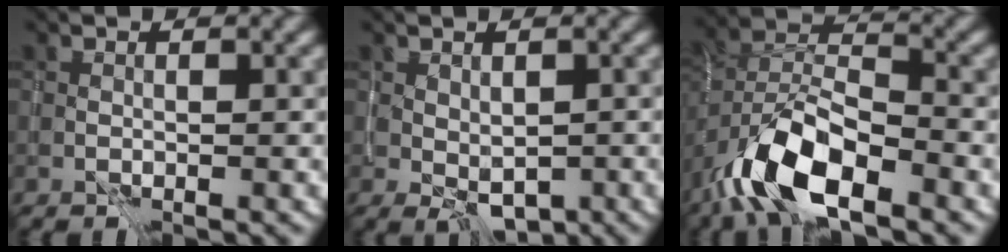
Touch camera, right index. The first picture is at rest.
{"total": 3.1, "force": [-0.3, 1.8, 2.4], "torque": [-0.036, -0.009, 0.001]}
{"total": 9.0, "force": [-5.1, 3.5, 6.5], "torque": [-0.116, 0.009, -0.103]}